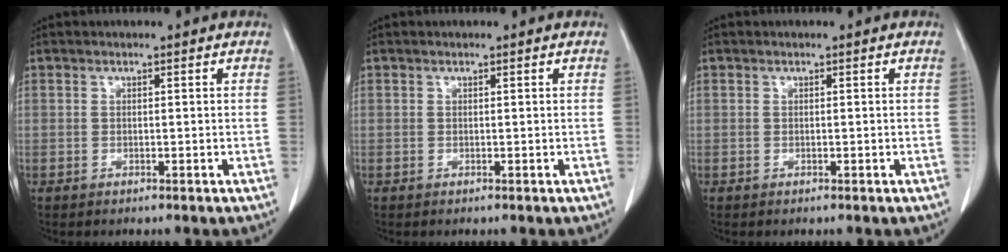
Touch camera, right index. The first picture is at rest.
{"total": 0.0}
{"total": 0.0}